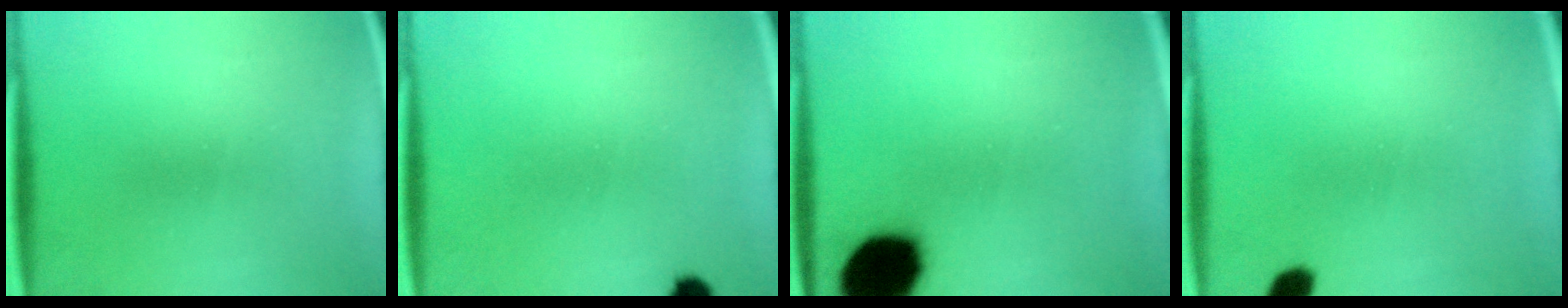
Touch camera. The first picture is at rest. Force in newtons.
{"total": 2.3}
{"total": 17.4}
{"total": 2.7}